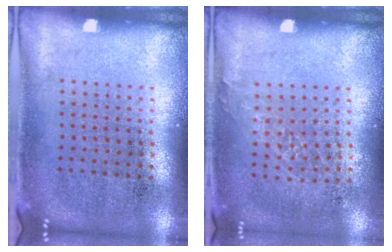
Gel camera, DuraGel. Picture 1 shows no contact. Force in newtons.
{"total": 0.9, "press": 0.8, "slide": 0.4}